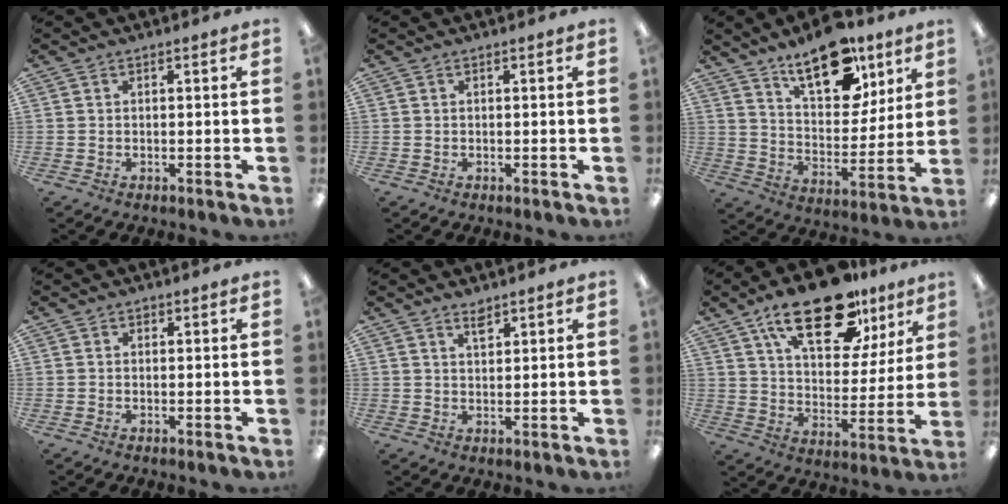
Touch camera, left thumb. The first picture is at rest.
{"total": 0.0}
{"total": 17.9, "force": [11.9, 8.8, 10.0], "torque": [-0.145, -0.064, 0.206]}
{"total": 0.6, "force": [0.4, 0.4, 0.2], "torque": [-0.004, 0.003, 0.007]}
{"total": 2.8, "force": [2.3, 0.9, 1.3], "torque": [-0.022, -0.006, 0.042]}
{"total": 22.0, "force": [14.2, 9.7, 13.7], "torque": [-0.210, -0.073, 0.238]}